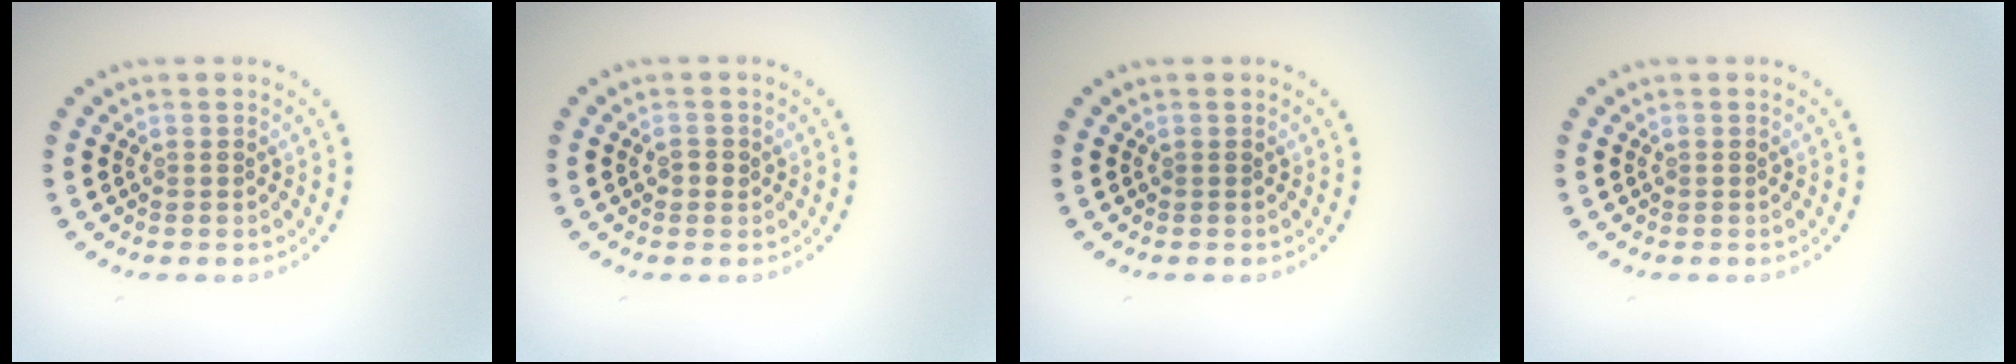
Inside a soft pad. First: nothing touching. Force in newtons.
{"total": 1.0, "press": 1.0, "slide": 0.3}
{"total": 0.0}
{"total": 0.0}